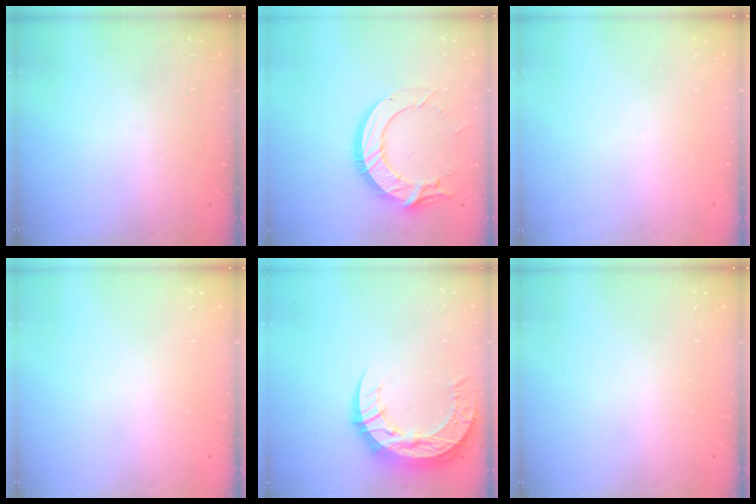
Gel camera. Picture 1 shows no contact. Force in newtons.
{"total": 15.3, "press": 15.2, "slide": 1.5}
{"total": 0.0}
{"total": 0.0}
{"total": 15.4, "press": 15.3, "slide": 1.2}
{"total": 0.0}